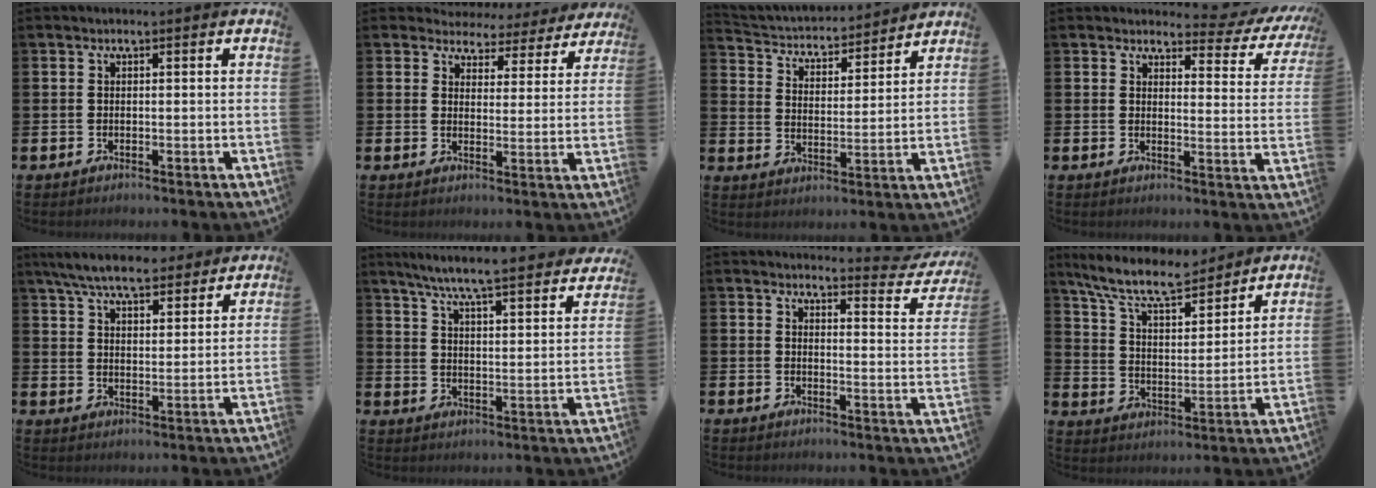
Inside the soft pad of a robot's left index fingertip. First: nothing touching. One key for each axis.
{"total": 3.6, "fx": 3.3, "fy": 1.7, "fz": 0.0, "tx": -0.014, "ty": -0.031, "tz": 0.051}
{"total": 4.0, "fx": 3.8, "fy": 1.3, "fz": 0.3, "tx": -0.029, "ty": -0.039, "tz": 0.057}
{"total": 3.2, "fx": 2.7, "fy": 1.5, "fz": 0.9, "tx": -0.009, "ty": -0.028, "tz": 0.037}
{"total": 7.7, "fx": 7.1, "fy": 1.8, "fz": 2.4, "tx": -0.057, "ty": -0.033, "tz": 0.126}
{"total": 7.1, "fx": 6.7, "fy": -0.1, "fz": 2.4, "tx": -0.063, "ty": -0.053, "tz": 0.113}
{"total": 3.1, "fx": 3.1, "fy": 0.4, "fz": 0.4, "tx": 0.005, "ty": -0.031, "tz": 0.046}
{"total": 9.2, "fx": 8.2, "fy": 2.1, "fz": 3.5, "tx": -0.102, "ty": -0.047, "tz": 0.146}